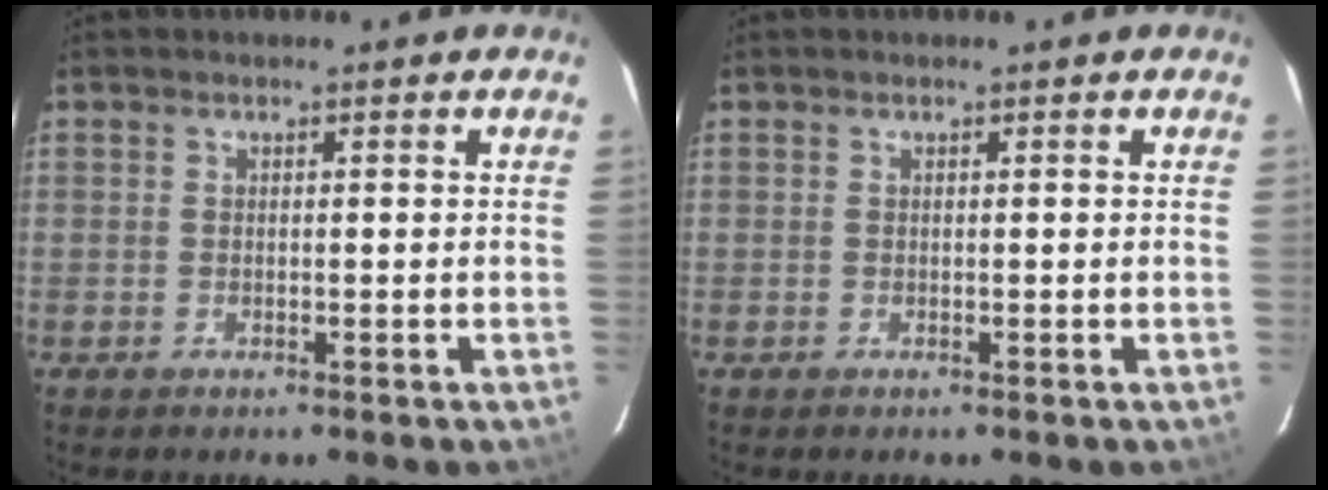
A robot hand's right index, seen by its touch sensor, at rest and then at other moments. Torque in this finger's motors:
{"motor_torque": [0.13, -0.02, 0.03, 0.01]}